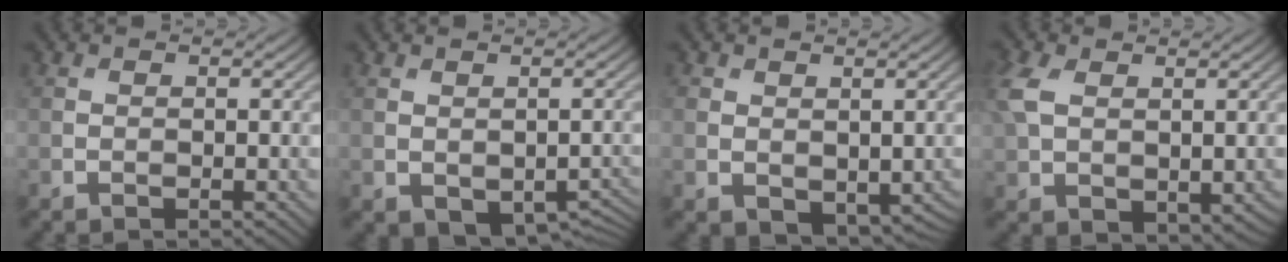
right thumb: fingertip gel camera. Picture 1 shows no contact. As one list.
[{"total": 4.5, "force": [-1.3, 3.0, 3.0], "torque": [-0.048, -0.029, -0.001]}, {"total": 3.6, "force": [0.8, 2.8, 2.1], "torque": [-0.044, -0.014, 0.019]}, {"total": 7.8, "force": [1.3, 5.0, 5.8], "torque": [-0.175, -0.001, 0.030]}]